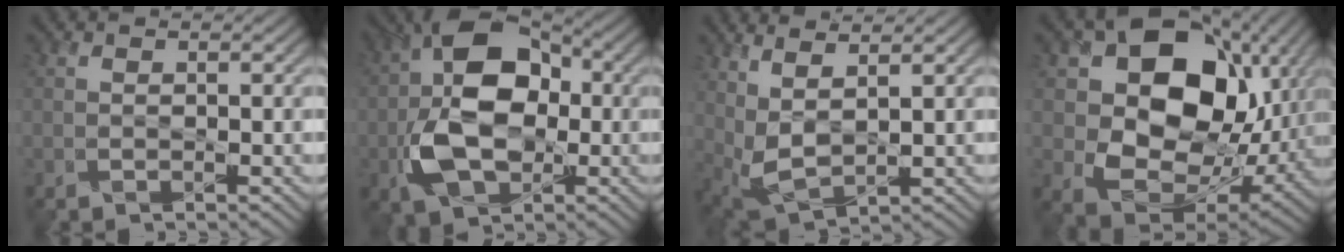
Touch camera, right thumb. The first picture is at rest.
{"total": 13.2, "force": [-1.4, 8.5, 10.0], "torque": [-0.194, 0.000, -0.035]}
{"total": 5.5, "force": [3.6, 1.5, 3.8], "torque": [-0.101, -0.005, 0.076]}
{"total": 16.9, "force": [3.9, 12.4, 10.9], "torque": [-0.187, -0.012, 0.079]}